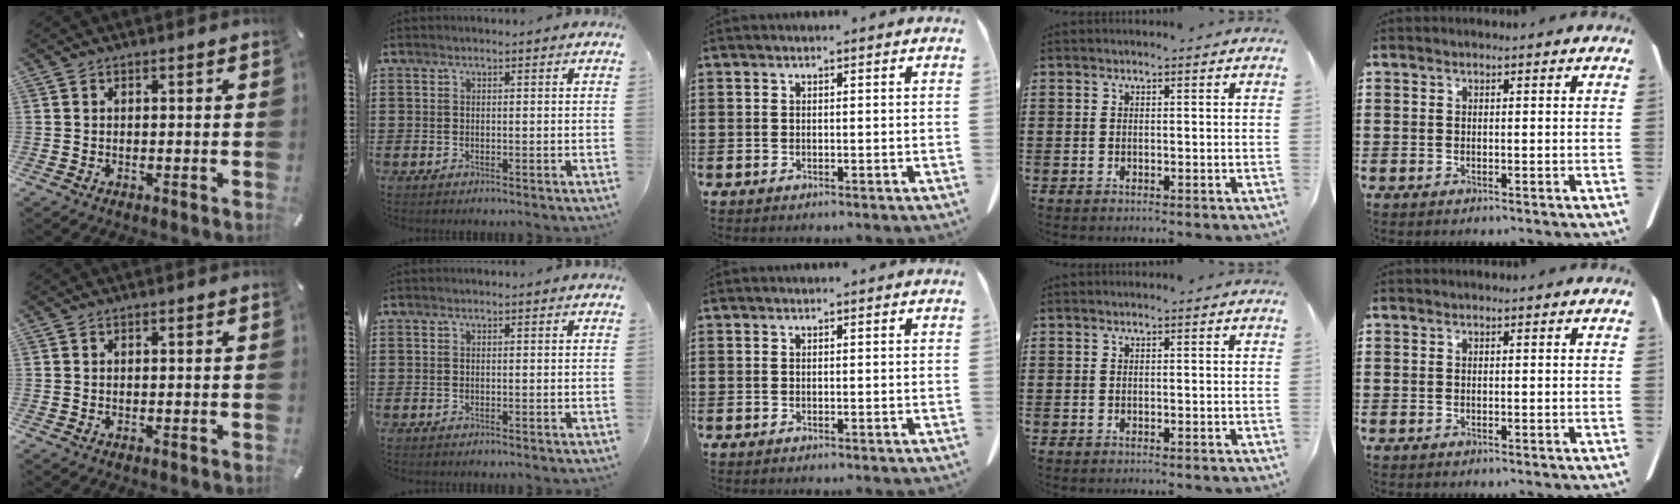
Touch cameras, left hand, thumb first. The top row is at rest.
{}